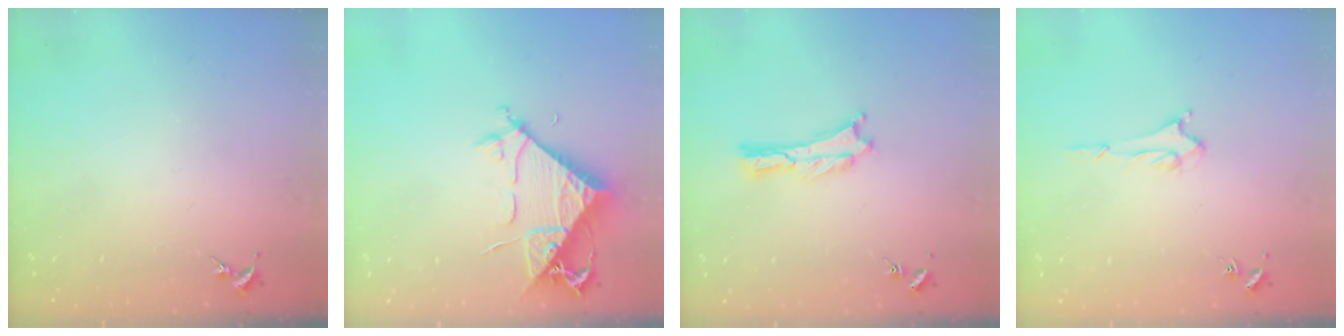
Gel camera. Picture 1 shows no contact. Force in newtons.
{"total": 7.7, "press": 7.6, "slide": 0.9}
{"total": 0.0}
{"total": 1.7, "press": 1.6, "slide": 0.4}